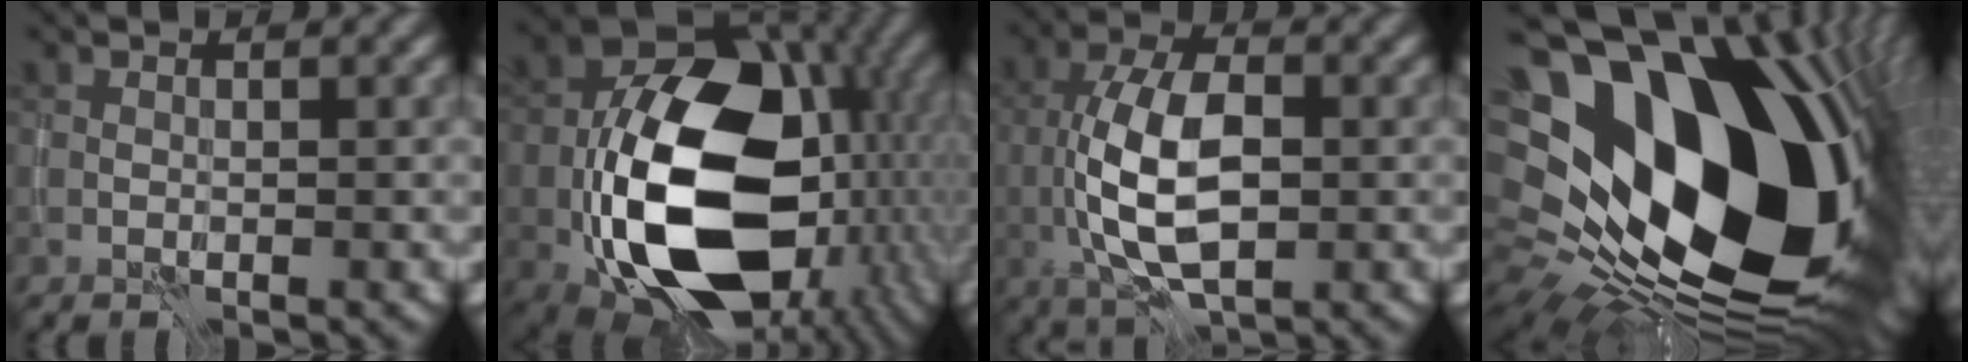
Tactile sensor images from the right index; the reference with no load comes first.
{"total": 18.4, "force": [-4.0, 12.3, 13.1], "torque": [-0.232, -0.027, -0.059]}
{"total": 8.5, "force": [-0.6, 4.4, 7.3], "torque": [-0.154, -0.002, -0.010]}
{"total": 23.3, "force": [2.4, 14.8, 17.8], "torque": [-0.320, -0.042, 0.078]}